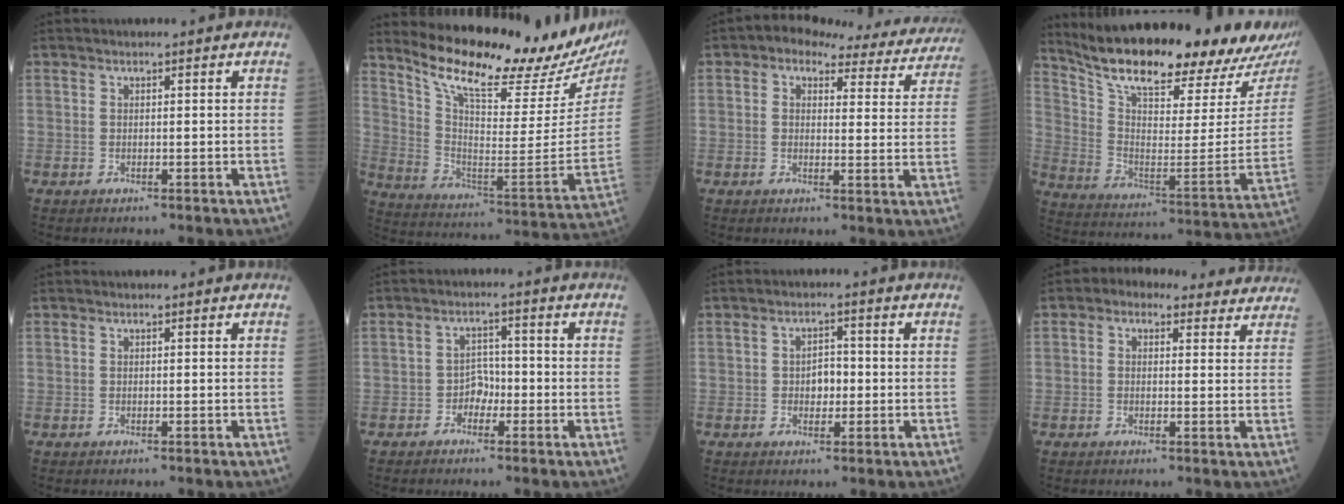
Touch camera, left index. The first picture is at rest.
{"total": 23.6, "force": [20.4, 3.0, 11.4], "torque": [-0.194, -0.075, 0.295]}
{"total": 13.9, "force": [11.9, 5.4, 4.9], "torque": [-0.035, 0.017, 0.114]}
{"total": 25.7, "force": [22.4, 4.3, 11.8], "torque": [-0.199, -0.055, 0.322]}
{"total": 0.0}
{"total": 2.8, "force": [-1.4, 1.9, 1.5], "torque": [-0.020, 0.009, -0.030]}
{"total": 3.2, "force": [-0.4, 2.0, 2.5], "torque": [-0.038, 0.009, -0.007]}
{"total": 9.5, "force": [7.7, 4.7, 2.9], "torque": [-0.019, 0.034, 0.079]}